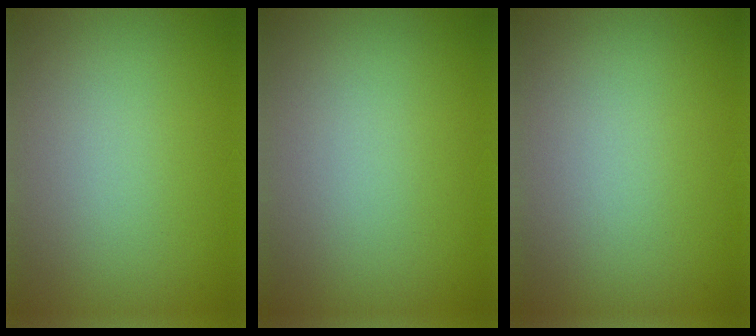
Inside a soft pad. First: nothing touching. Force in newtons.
{"total": 0.0}
{"total": 0.0}